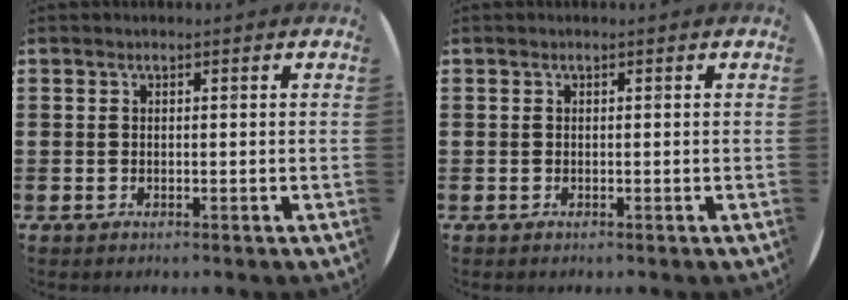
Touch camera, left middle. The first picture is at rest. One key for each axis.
{"total": 0.0}